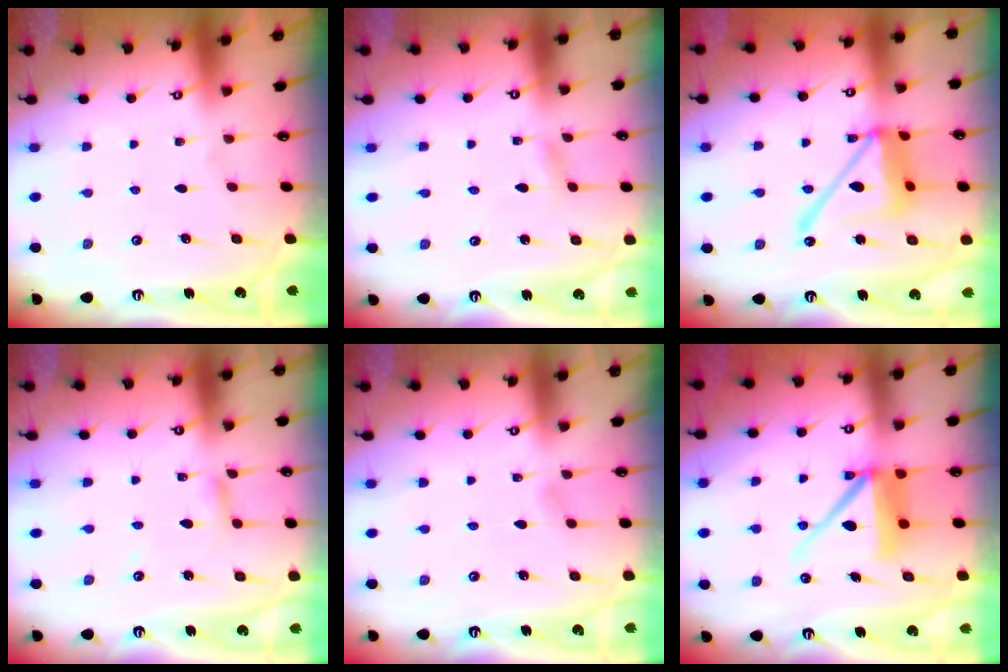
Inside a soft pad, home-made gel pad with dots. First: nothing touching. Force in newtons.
{"total": 2.7, "press": 2.7, "slide": 0.4}
{"total": 17.0, "press": 16.9, "slide": 1.6}
{"total": 3.7, "press": 3.7, "slide": 0.3}
{"total": 2.5, "press": 2.5, "slide": 0.4}
{"total": 10.1, "press": 10.0, "slide": 1.3}